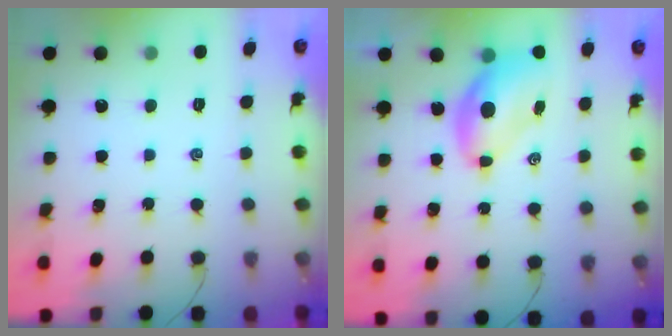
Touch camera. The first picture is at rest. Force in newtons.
{"total": 7.7, "press": 7.3, "slide": 2.2}